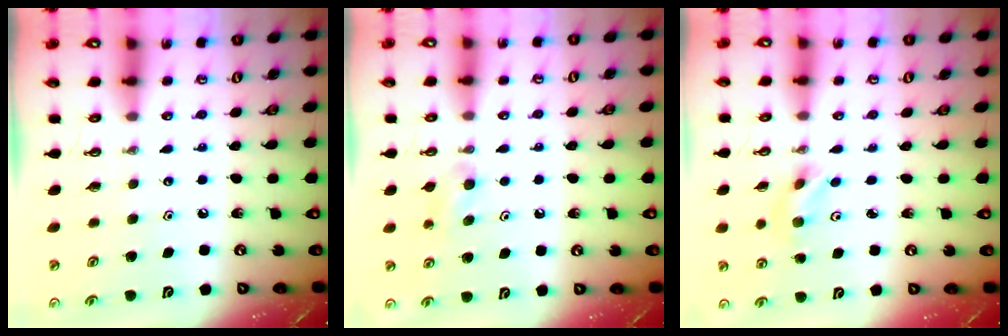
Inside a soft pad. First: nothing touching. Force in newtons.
{"total": 5.4, "press": 5.2, "slide": 1.4}
{"total": 3.6, "press": 2.9, "slide": 2.1}